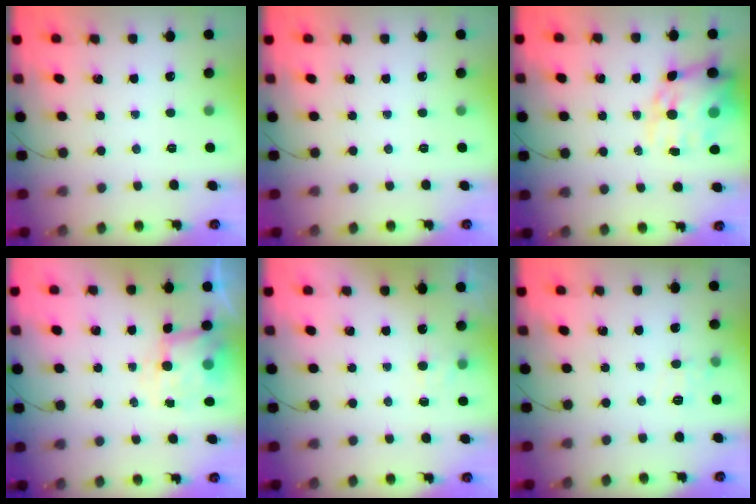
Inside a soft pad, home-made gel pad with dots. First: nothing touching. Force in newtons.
{"total": 0.0}
{"total": 16.3, "press": 15.7, "slide": 4.2}
{"total": 5.4, "press": 5.4, "slide": 0.5}
{"total": 5.1, "press": 4.9, "slide": 1.3}
{"total": 6.3, "press": 6.0, "slide": 1.9}